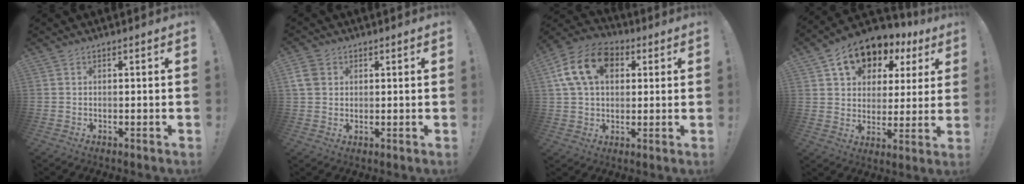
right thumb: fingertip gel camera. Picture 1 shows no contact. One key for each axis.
{"total": 5.7, "fx": 2.0, "fy": 4.6, "fz": 2.8, "tx": -0.053, "ty": -0.002, "tz": 0.041}
{"total": 16.5, "fx": 5.6, "fy": 11.7, "fz": 10.3, "tx": -0.169, "ty": -0.005, "tz": 0.108}
{"total": 13.3, "fx": 7.7, "fy": 9.1, "fz": 5.9, "tx": -0.086, "ty": -0.047, "tz": 0.144}